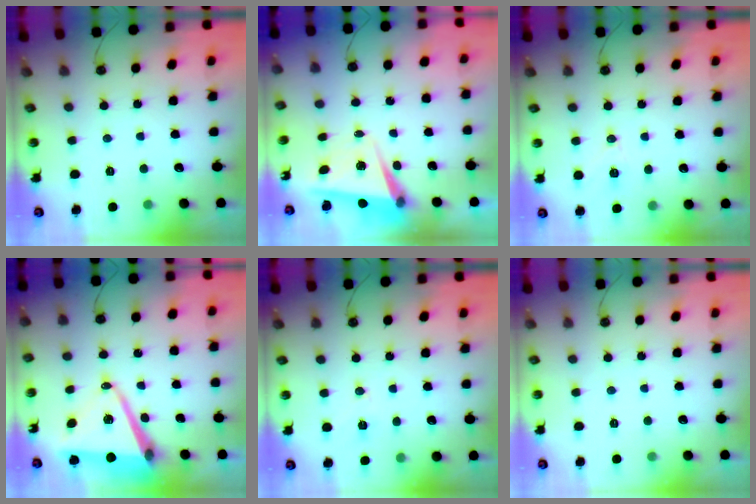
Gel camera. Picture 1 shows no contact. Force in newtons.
{"total": 4.8, "press": 4.7, "slide": 1.1}
{"total": 7.6, "press": 7.6, "slide": 0.4}
{"total": 12.3, "press": 11.5, "slide": 4.4}
{"total": 6.6, "press": 5.5, "slide": 3.6}
{"total": 0.0}